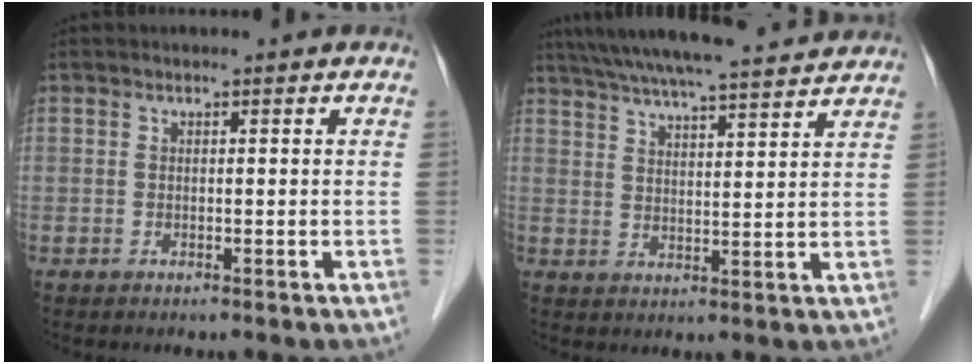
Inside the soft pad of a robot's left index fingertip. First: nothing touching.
{"total": 19.4, "force": [17.5, 1.8, 8.2], "torque": [-0.142, 0.039, 0.251]}